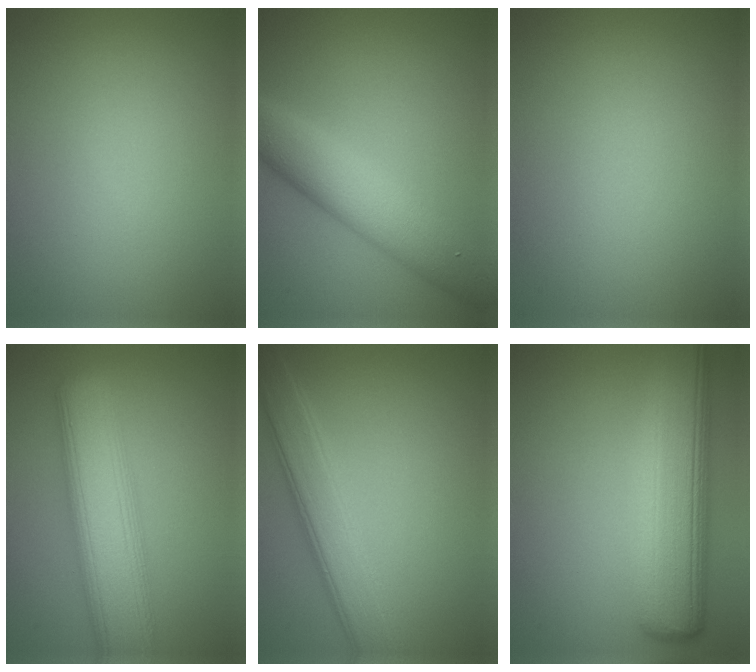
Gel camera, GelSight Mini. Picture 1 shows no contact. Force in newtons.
{"total": 7.0, "press": 7.0, "slide": 0.2}
{"total": 0.0}
{"total": 9.0, "press": 9.0, "slide": 0.5}
{"total": 5.3, "press": 5.3, "slide": 0.1}
{"total": 10.4, "press": 10.4, "slide": 0.7}